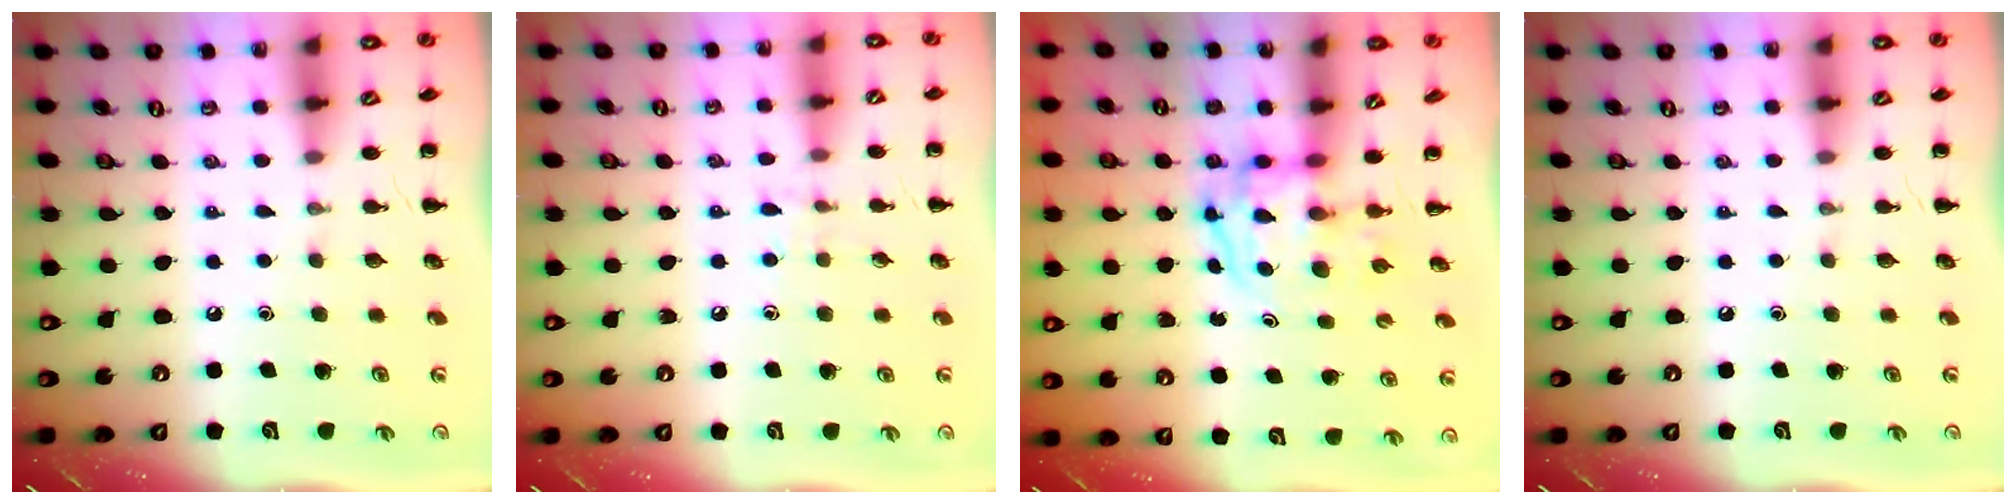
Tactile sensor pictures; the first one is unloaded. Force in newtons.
{"total": 6.4, "press": 6.1, "slide": 2.0}
{"total": 3.8, "press": 3.8, "slide": 0.6}
{"total": 0.0}